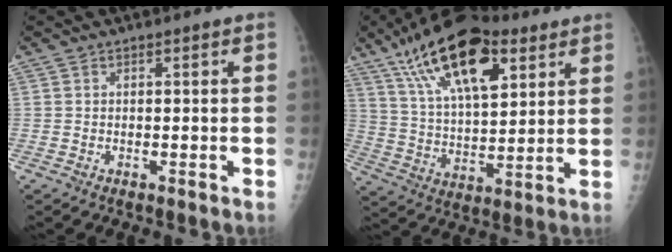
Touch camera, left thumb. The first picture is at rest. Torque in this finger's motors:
{"motor_torque": [1.21, 0.98, 1.31, -1.46, 0.20]}